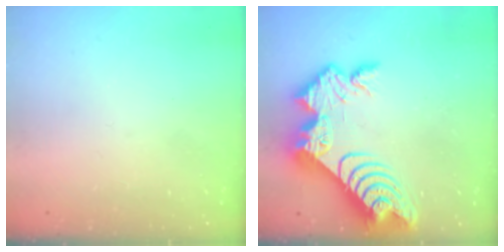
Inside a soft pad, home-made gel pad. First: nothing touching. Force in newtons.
{"total": 17.2, "press": 17.2, "slide": 1.2}